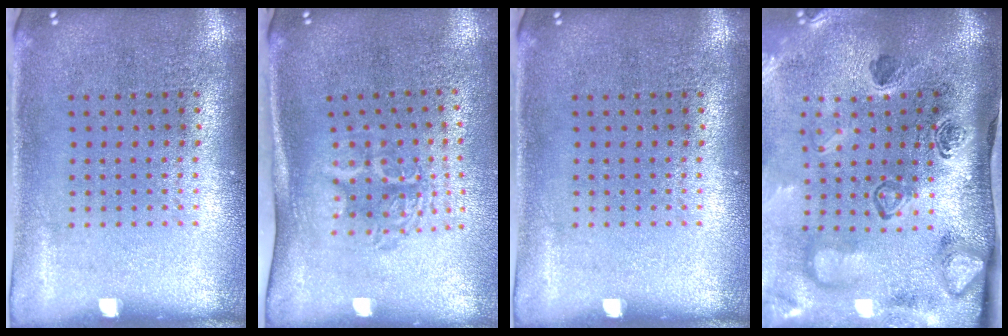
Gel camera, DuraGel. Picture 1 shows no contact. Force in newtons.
{"total": 1.7, "press": 1.3, "slide": 1.2}
{"total": 0.0}
{"total": 4.7, "press": 3.2, "slide": 3.4}